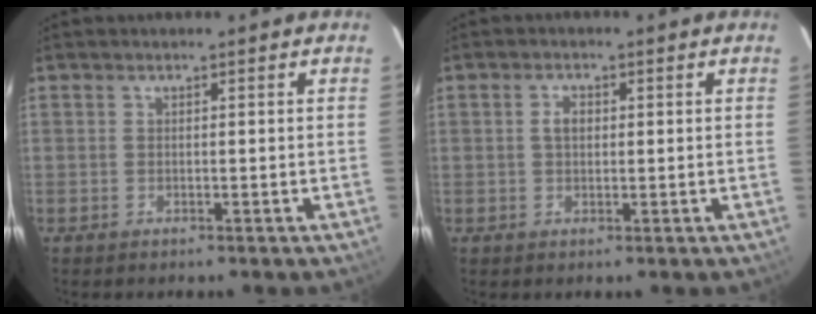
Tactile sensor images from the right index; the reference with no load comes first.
{"total": 2.3, "force": [0.3, 1.5, 1.6], "torque": [-0.031, 0.007, 0.006]}